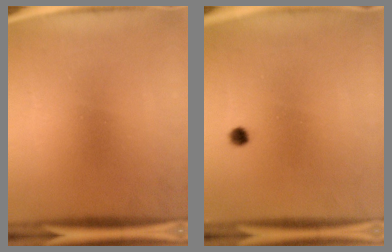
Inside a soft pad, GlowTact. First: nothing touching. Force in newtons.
{"total": 1.3}